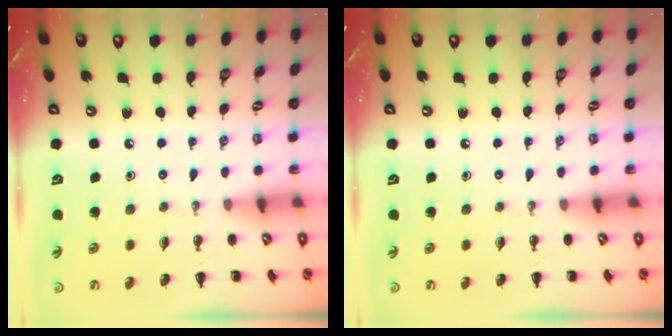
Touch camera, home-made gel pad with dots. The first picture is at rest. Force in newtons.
{"total": 0.0}